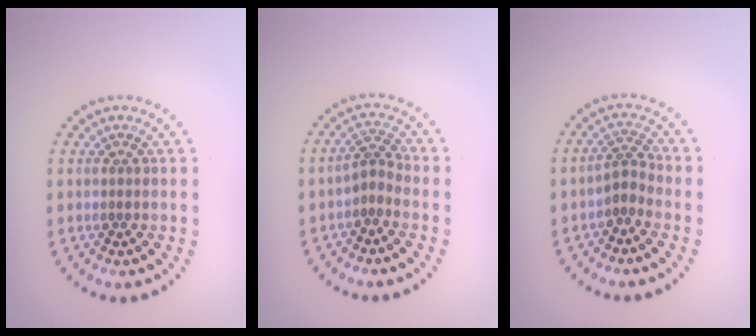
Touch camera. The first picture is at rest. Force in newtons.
{"total": 2.0, "press": 1.3, "slide": 1.5}
{"total": 1.9, "press": 1.2, "slide": 1.5}